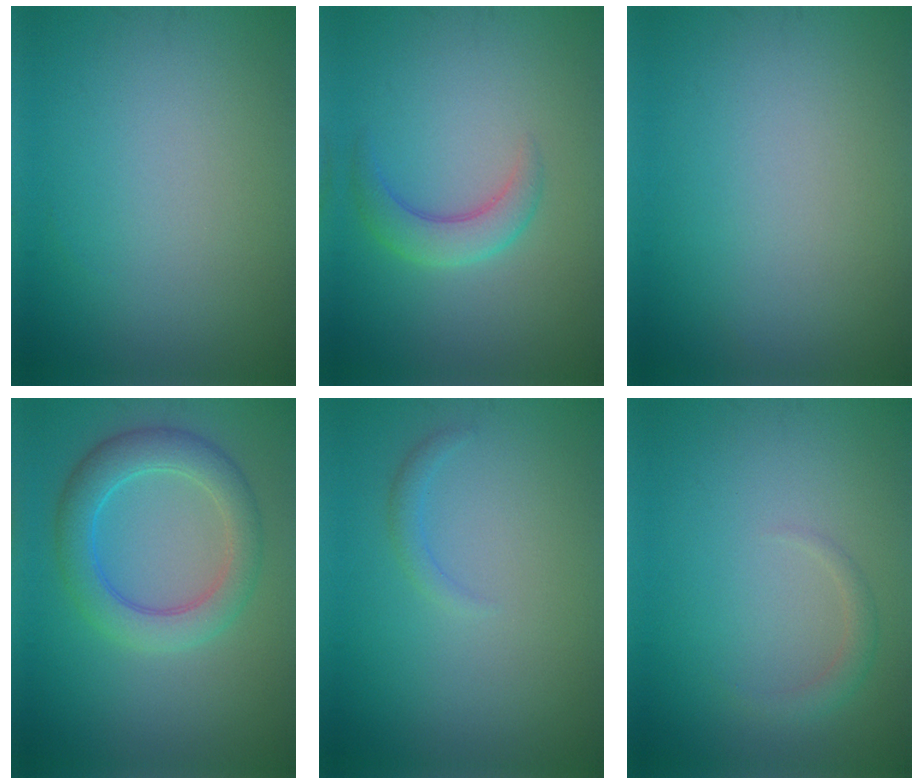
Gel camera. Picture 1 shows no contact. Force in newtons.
{"total": 2.9, "press": 2.9, "slide": 0.1}
{"total": 0.0}
{"total": 5.0, "press": 5.0, "slide": 0.1}
{"total": 1.0, "press": 1.0, "slide": 0.0}
{"total": 1.3, "press": 1.3, "slide": 0.1}